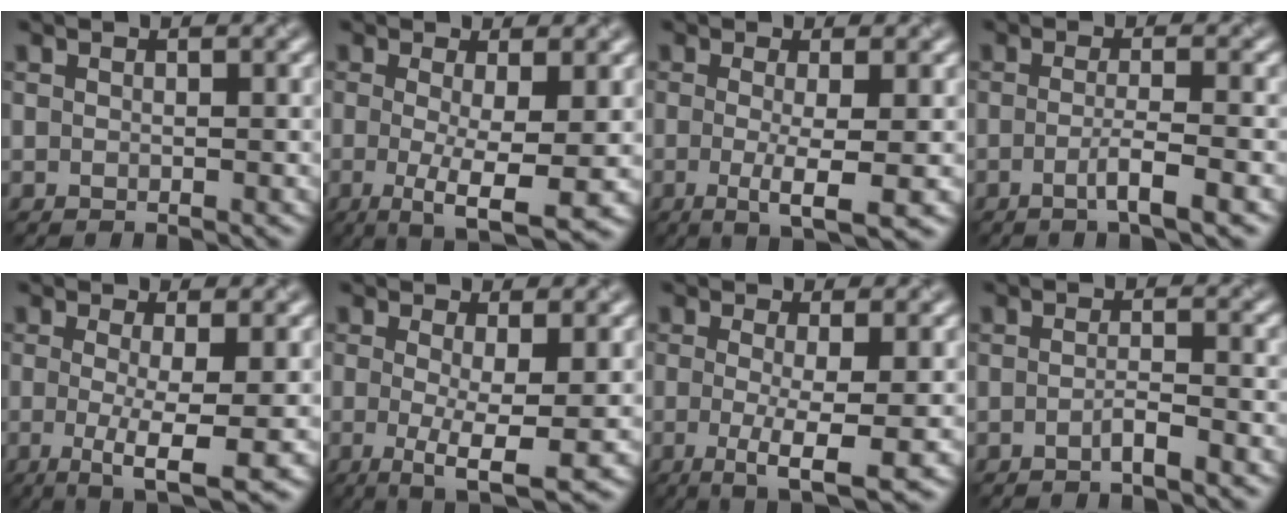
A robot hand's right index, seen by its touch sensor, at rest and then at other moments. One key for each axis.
{"total": 6.4, "fx": -1.5, "fy": 1.2, "fz": 6.1, "tx": -0.088, "ty": -0.006, "tz": -0.017}
{"total": 4.2, "fx": -1.3, "fy": 0.5, "fz": 3.9, "tx": -0.069, "ty": -0.004, "tz": -0.013}
{"total": 3.0, "fx": -1.6, "fy": 0.4, "fz": 2.5, "tx": -0.038, "ty": 0.004, "tz": -0.024}
{"total": 5.8, "fx": -1.6, "fy": 1.0, "fz": 5.5, "tx": -0.084, "ty": -0.006, "tz": -0.016}
{"total": 5.5, "fx": -1.3, "fy": 1.0, "fz": 5.3, "tx": -0.078, "ty": -0.006, "tz": -0.012}
{"total": 5.3, "fx": -1.6, "fy": 0.8, "fz": 4.9, "tx": -0.079, "ty": -0.006, "tz": -0.017}
{"total": 1.9, "fx": -1.5, "fy": 0.2, "fz": 1.2, "tx": -0.016, "ty": 0.010, "tz": -0.022}